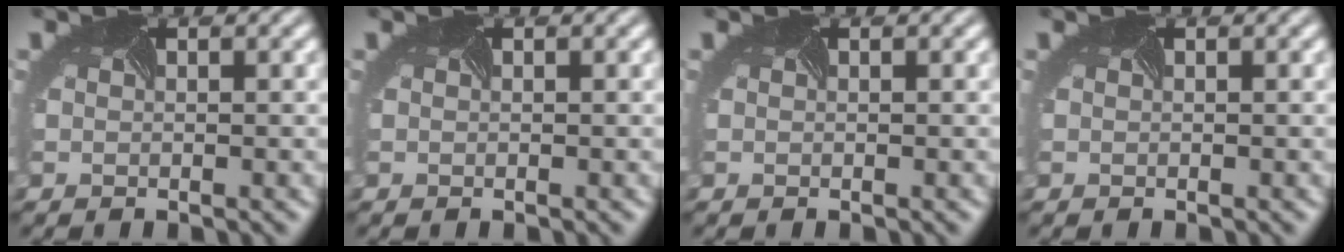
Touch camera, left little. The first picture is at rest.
{"total": 0.0}
{"total": 0.0}
{"total": 0.0}